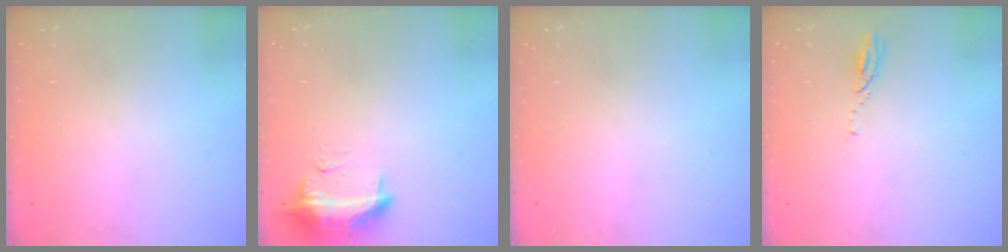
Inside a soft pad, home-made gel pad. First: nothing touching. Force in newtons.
{"total": 19.1, "press": 13.0, "slide": 14.0}
{"total": 0.0}
{"total": 3.2, "press": 3.2, "slide": 0.3}